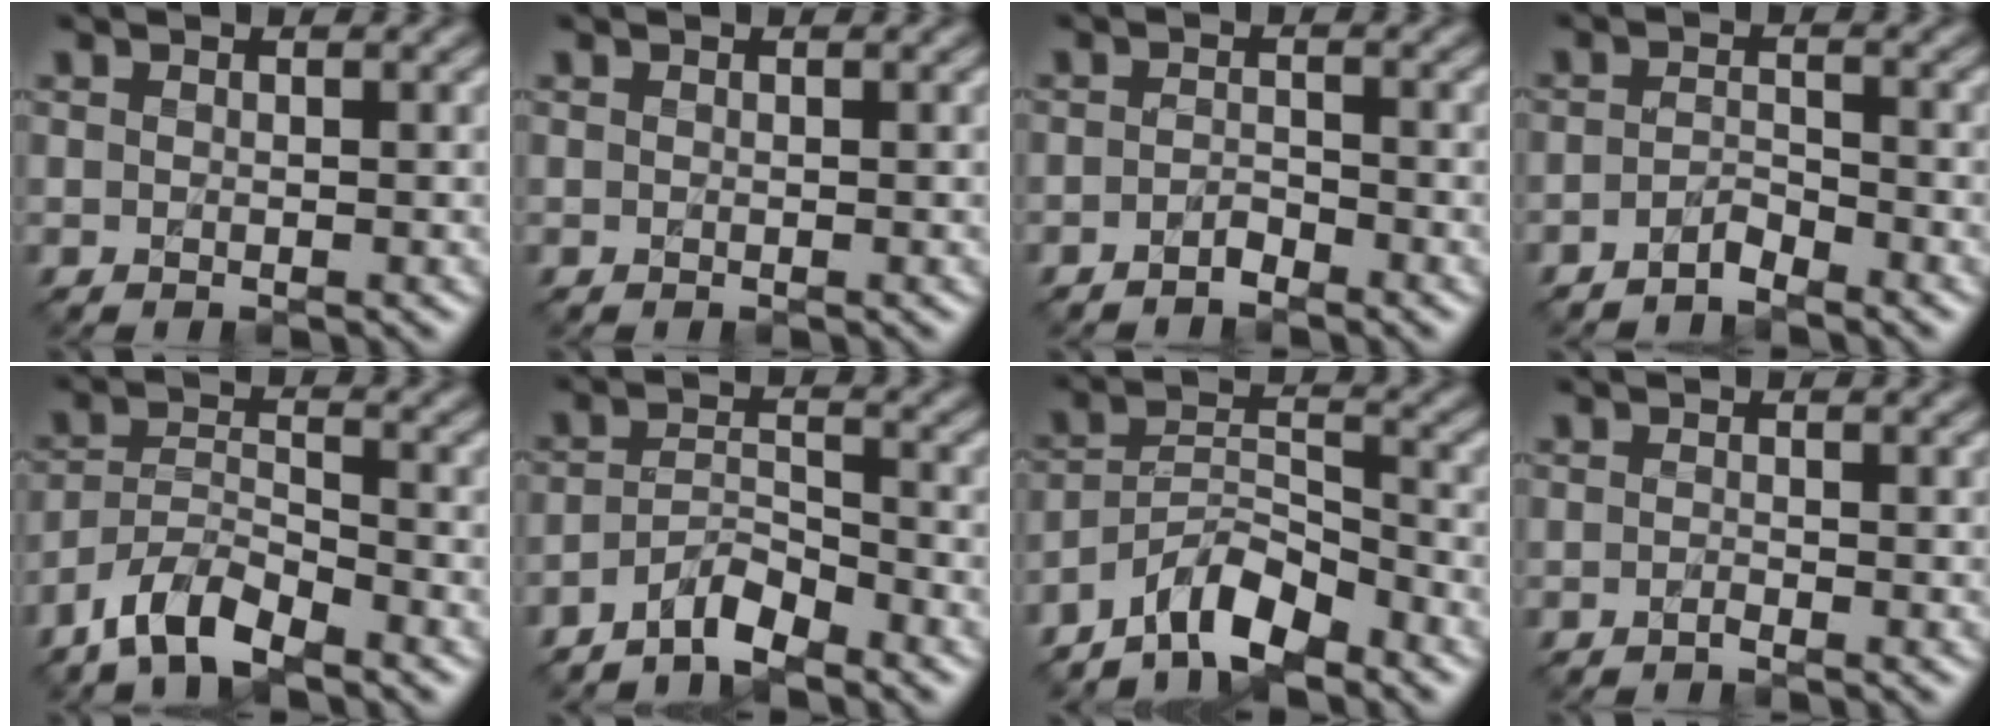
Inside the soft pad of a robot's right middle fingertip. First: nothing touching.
{"total": 0.0}
{"total": 1.3, "force": [-1.1, 0.3, 0.6], "torque": [-0.011, 0.003, -0.022]}
{"total": 1.7, "force": [-1.5, 0.3, 0.7], "torque": [-0.013, 0.006, -0.032]}
{"total": 5.1, "force": [-4.0, 1.5, 2.7], "torque": [-0.049, 0.000, -0.082]}
{"total": 3.5, "force": [-3.0, 0.8, 1.6], "torque": [-0.029, 0.005, -0.064]}
{"total": 6.4, "force": [-5.1, 2.0, 3.2], "torque": [-0.048, 0.005, -0.098]}
{"total": 0.6, "force": [-0.5, 0.1, 0.3], "torque": [-0.006, 0.001, -0.011]}